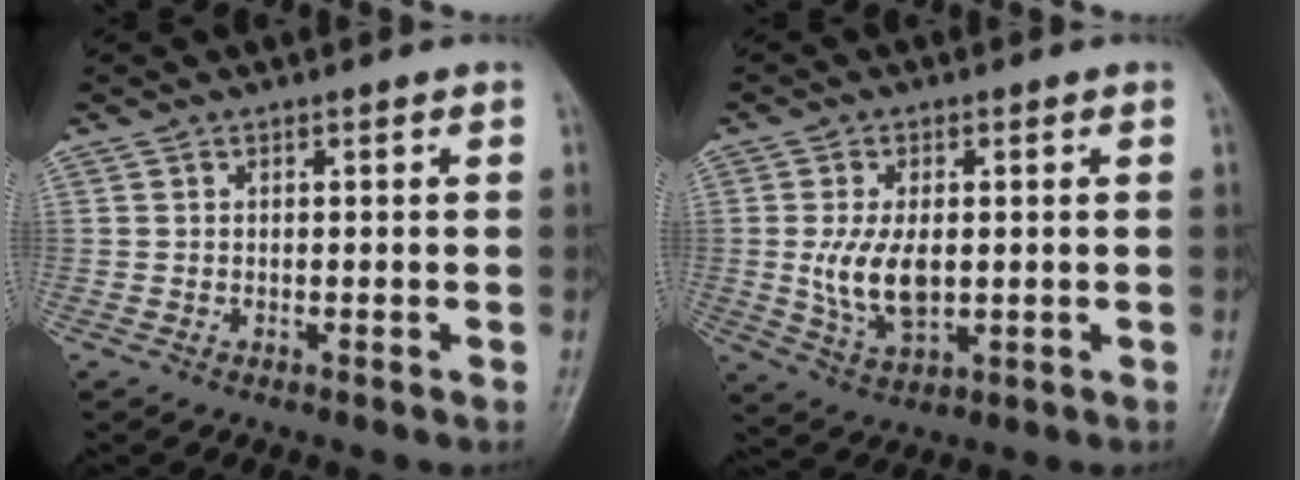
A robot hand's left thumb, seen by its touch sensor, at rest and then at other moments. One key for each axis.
{"total": 8.7, "fx": -0.1, "fy": 4.8, "fz": 7.2, "tx": -0.136, "ty": -0.008, "tz": 0.006}